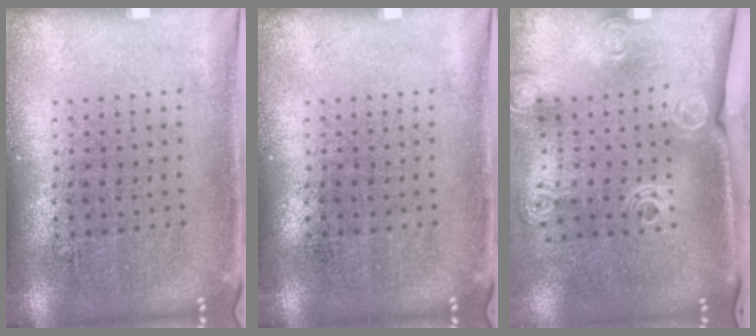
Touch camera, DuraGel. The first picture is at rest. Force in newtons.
{"total": 0.0}
{"total": 2.1, "press": 1.5, "slide": 1.4}